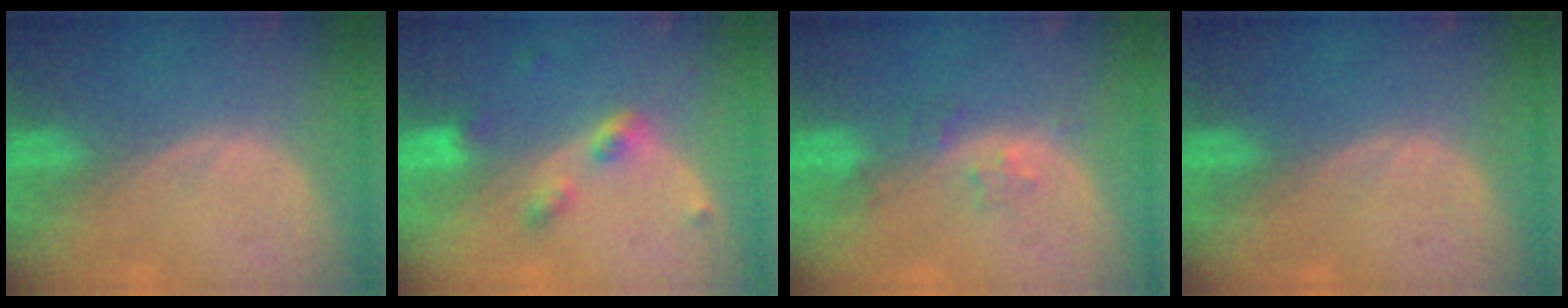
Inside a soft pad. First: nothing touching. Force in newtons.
{"total": 4.3, "press": 3.9, "slide": 1.8}
{"total": 2.3, "press": 2.2, "slide": 0.3}
{"total": 0.0}